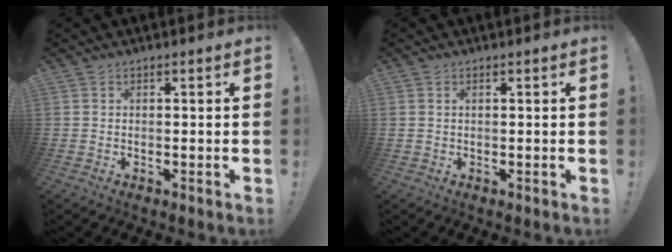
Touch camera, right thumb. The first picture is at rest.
{"total": 0.7, "force": [0.4, 0.2, 0.5], "torque": [-0.015, 0.002, 0.008]}